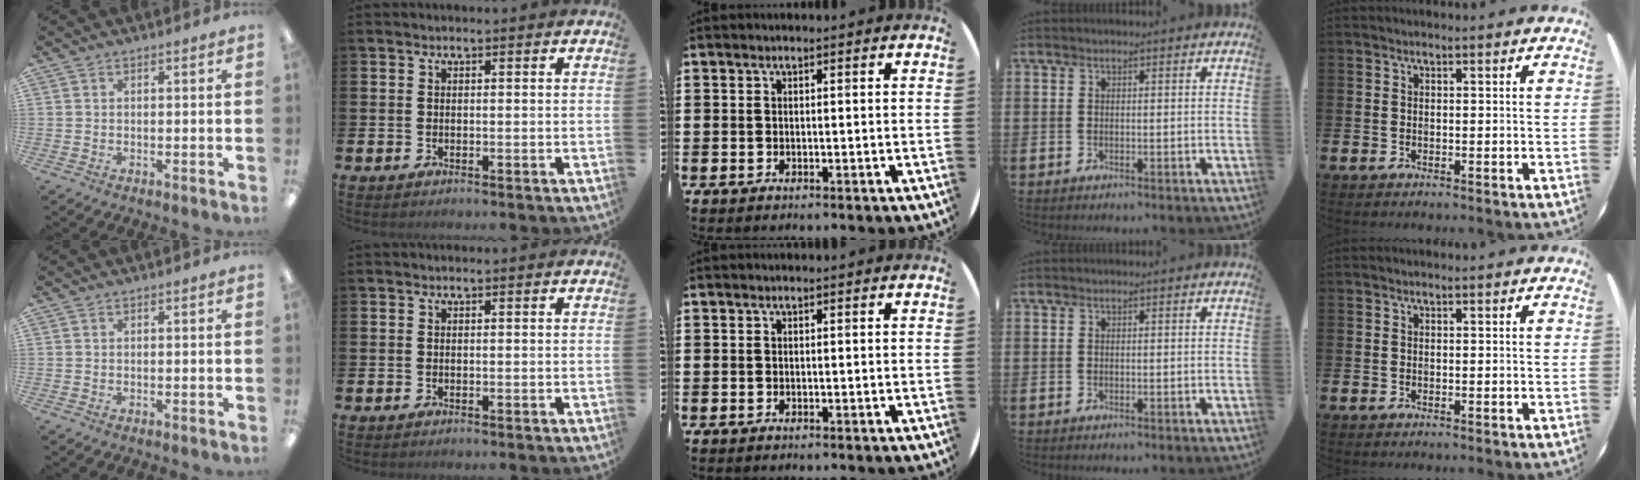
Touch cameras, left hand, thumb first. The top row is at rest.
{}